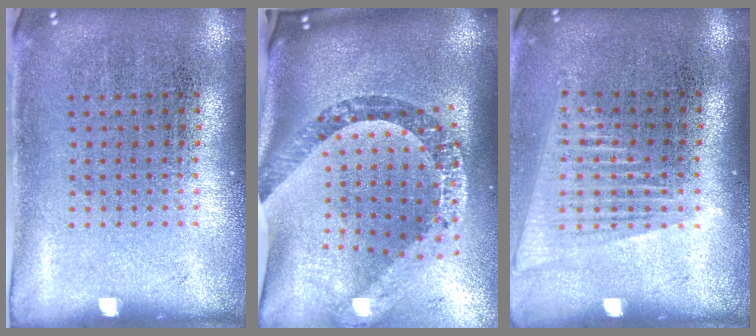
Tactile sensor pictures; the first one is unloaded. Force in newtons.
{"total": 3.2, "press": 2.3, "slide": 2.2}
{"total": 1.5, "press": 1.3, "slide": 0.6}